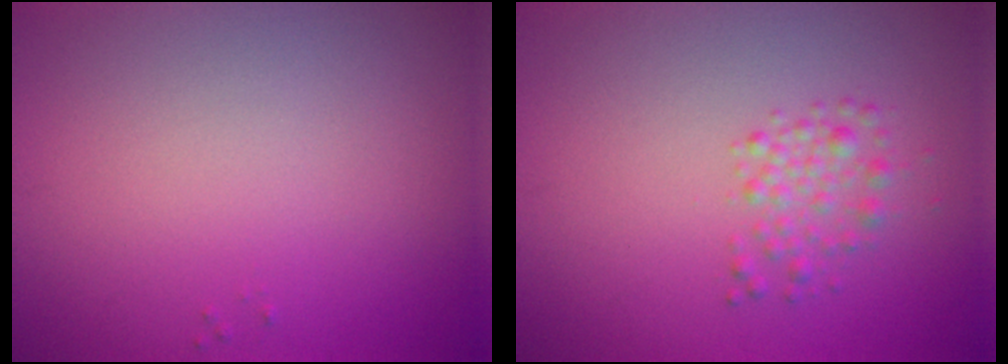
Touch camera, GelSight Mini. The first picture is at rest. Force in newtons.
{"total": 1.9, "press": 1.9, "slide": 0.0}